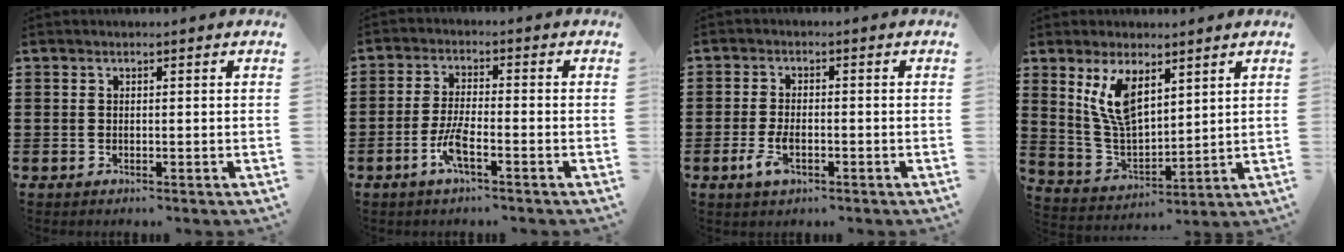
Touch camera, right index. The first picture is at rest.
{"total": 4.6, "force": [-2.4, 0.8, 3.9], "torque": [-0.091, -0.007, -0.051]}
{"total": 3.9, "force": [-1.5, 1.8, 3.1], "torque": [-0.077, -0.007, -0.032]}
{"total": 8.6, "force": [4.4, 3.8, 6.3], "torque": [-0.149, -0.012, 0.077]}